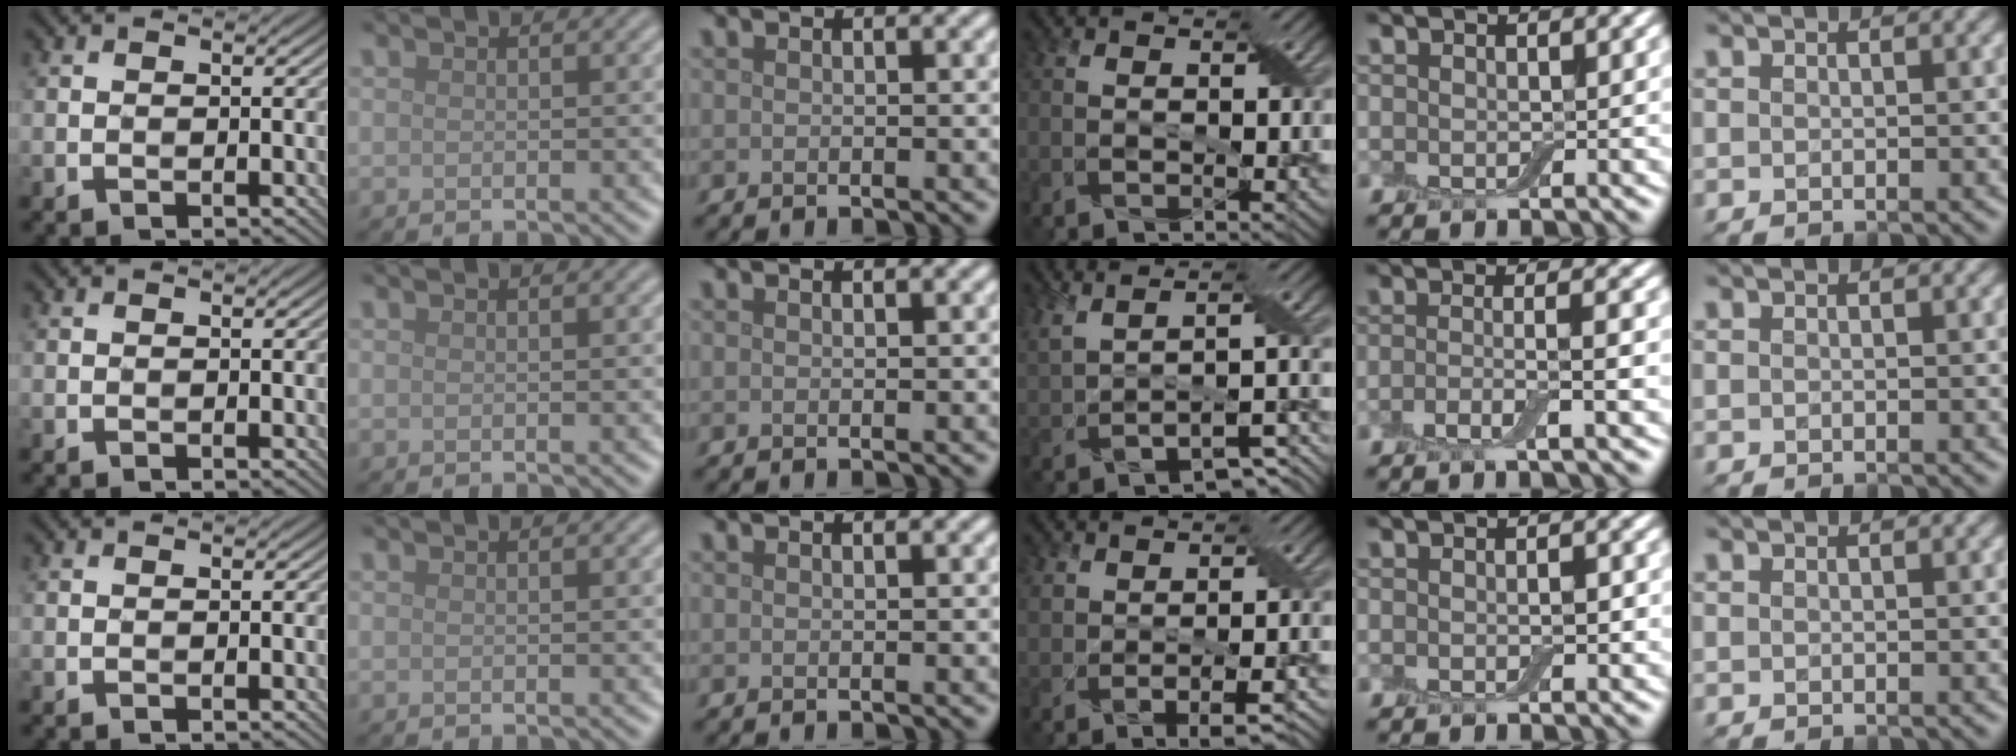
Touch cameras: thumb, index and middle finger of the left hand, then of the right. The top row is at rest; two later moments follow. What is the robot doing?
{"motion": "peel", "object": "adhesive wrap"}